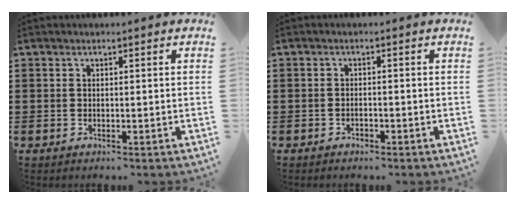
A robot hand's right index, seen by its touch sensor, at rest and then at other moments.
{"total": 0.7, "force": [-0.7, -0.3, 0.2], "torque": [-0.001, -0.003, -0.012]}